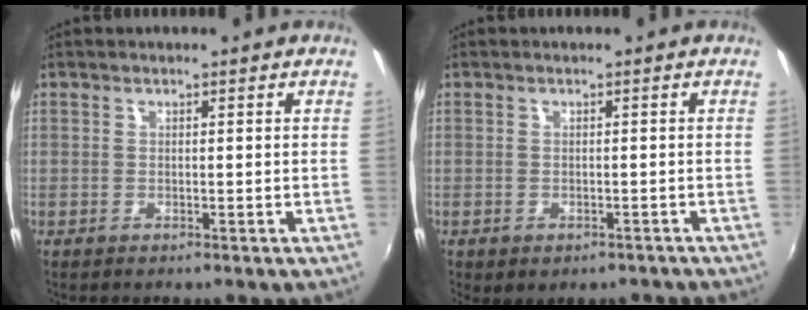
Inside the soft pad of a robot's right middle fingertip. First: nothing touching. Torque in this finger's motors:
{"motor_torque": [1.03, -1.11, 0.31, 0.13]}